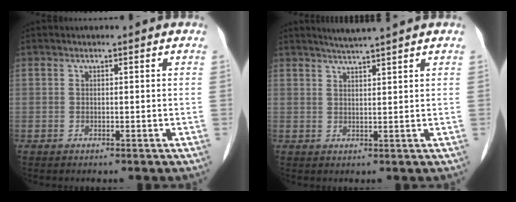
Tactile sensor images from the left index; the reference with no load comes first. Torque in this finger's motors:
{"motor_torque": [0.09, -0.08, 0.02, 0.03]}